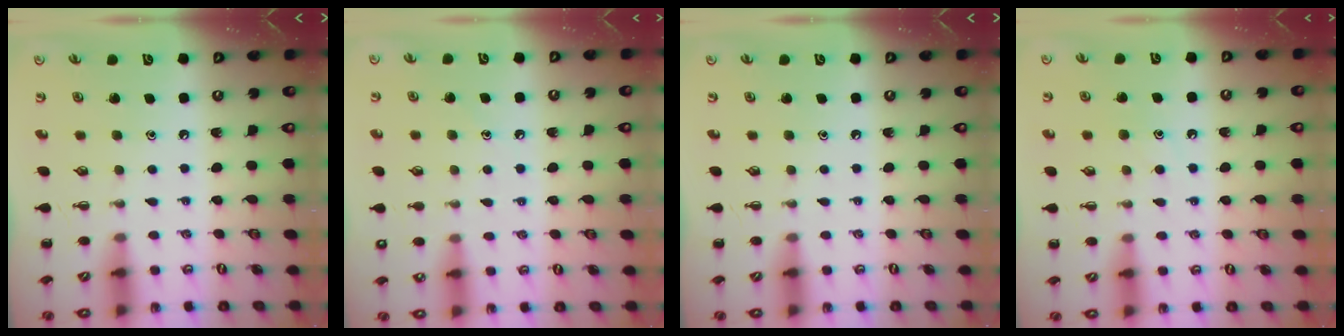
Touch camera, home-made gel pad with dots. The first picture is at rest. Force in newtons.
{"total": 7.5, "press": 7.2, "slide": 2.1}
{"total": 0.0}
{"total": 6.9, "press": 6.8, "slide": 1.2}